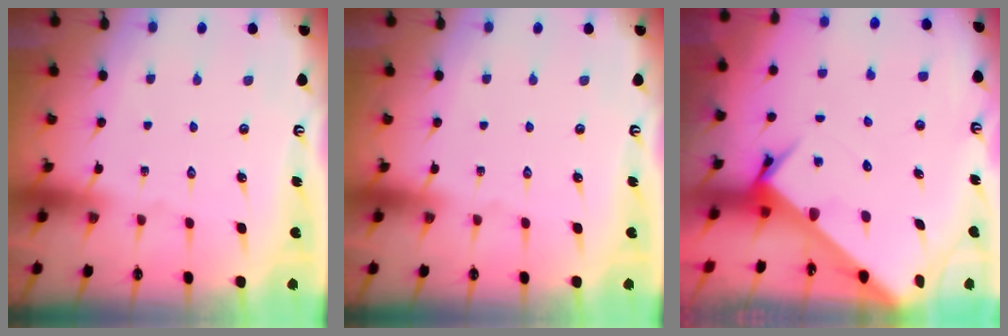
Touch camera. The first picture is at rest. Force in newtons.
{"total": 0.0}
{"total": 3.8, "press": 3.8, "slide": 0.4}